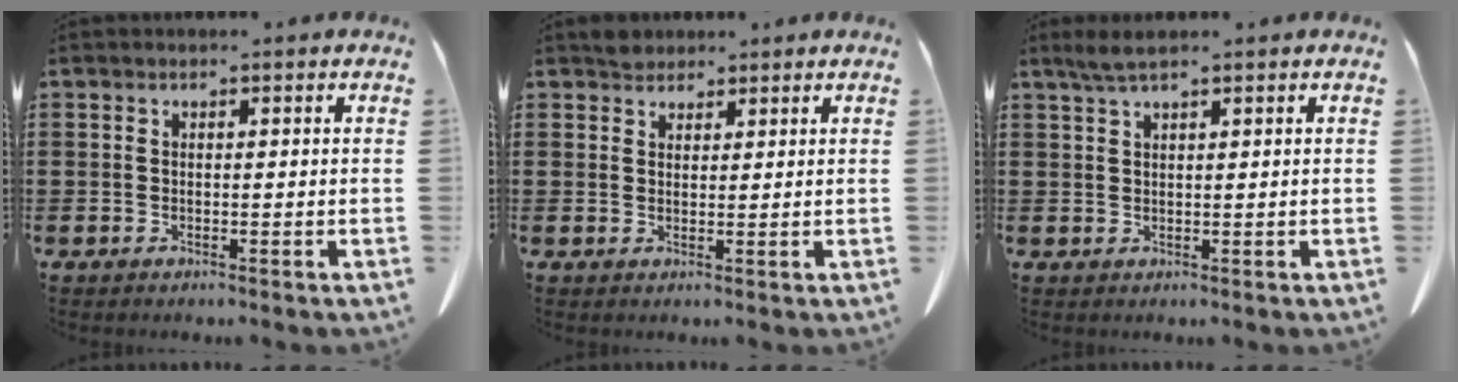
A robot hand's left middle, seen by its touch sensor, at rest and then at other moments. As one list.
[{"total": 2.3, "force": [2.1, 1.0, 0.2], "torque": [-0.001, 0.001, 0.040]}, {"total": 2.2, "force": [1.7, 0.1, 1.4], "torque": [-0.031, 0.001, 0.031]}]